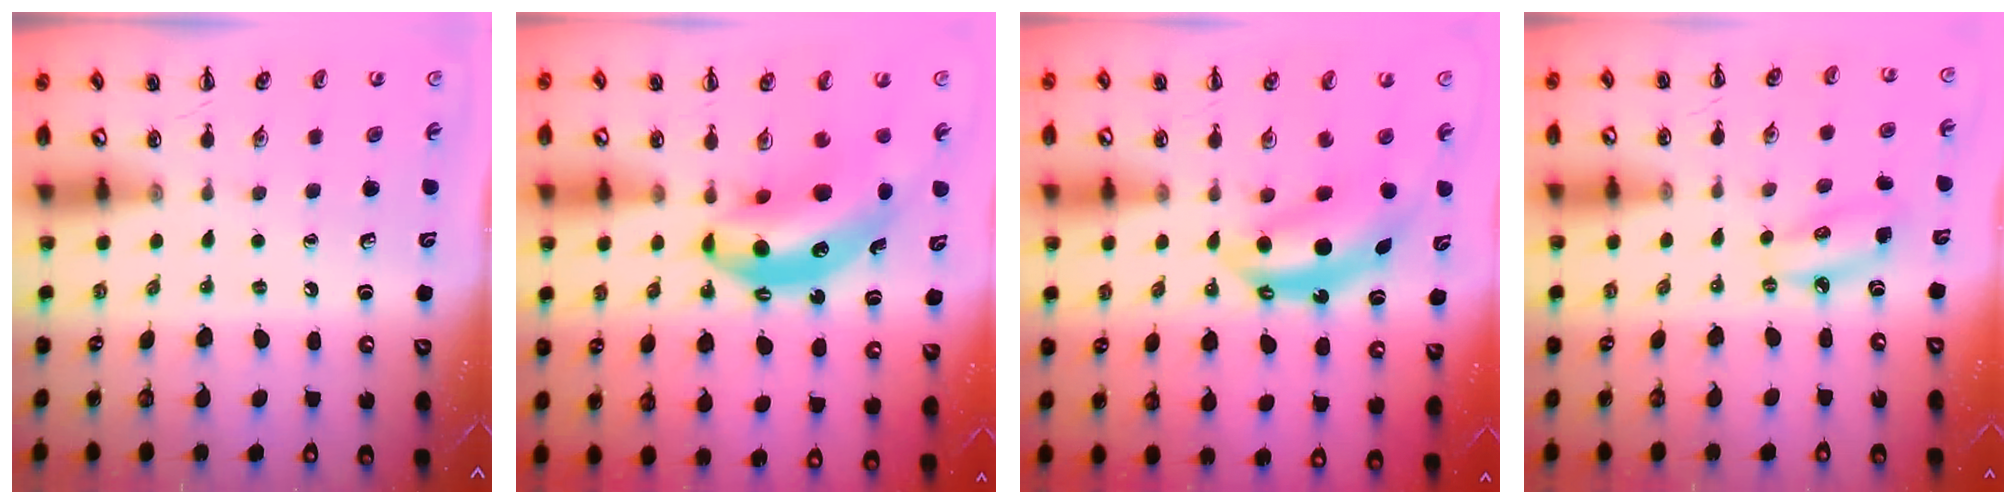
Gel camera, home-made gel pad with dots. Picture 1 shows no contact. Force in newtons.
{"total": 11.6, "press": 11.1, "slide": 3.3}
{"total": 6.7, "press": 6.6, "slide": 1.2}
{"total": 6.0, "press": 5.9, "slide": 1.4}